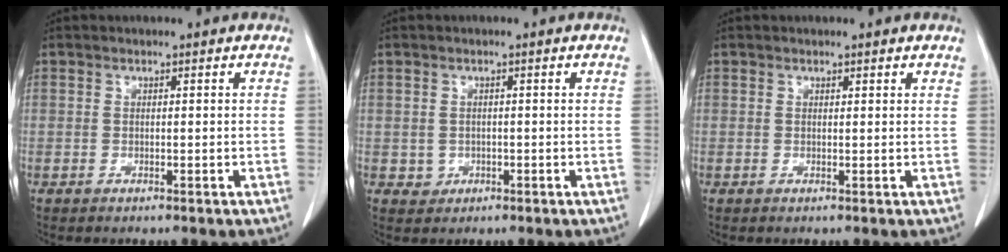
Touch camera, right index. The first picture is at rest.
{"total": 1.9, "force": [-0.4, 1.8, 0.3], "torque": [0.002, 0.005, -0.001]}
{"total": 0.6, "force": [0.6, 0.1, 0.1], "torque": [-0.004, -0.002, 0.005]}